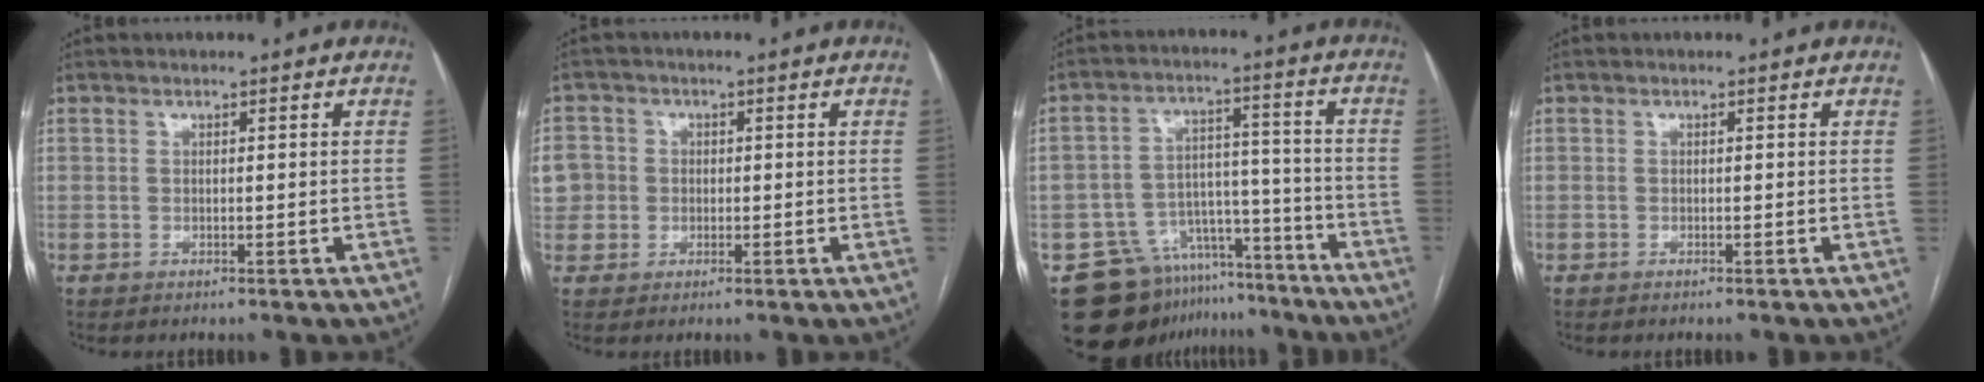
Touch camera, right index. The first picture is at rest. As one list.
[{"total": 6.9, "force": [0.5, 6.8, 1.3], "torque": [-0.039, 0.028, 0.018]}, {"total": 14.6, "force": [-11.6, 8.5, 2.8], "torque": [-0.042, 0.059, -0.167]}, {"total": 0.0}]